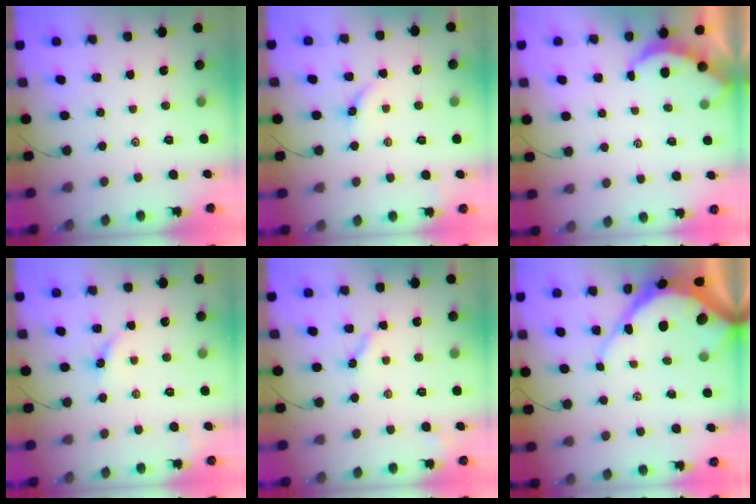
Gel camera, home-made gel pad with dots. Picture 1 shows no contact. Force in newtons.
{"total": 2.7, "press": 2.6, "slide": 0.6}
{"total": 2.1, "press": 2.0, "slide": 0.4}
{"total": 3.4, "press": 3.3, "slide": 0.6}
{"total": 3.5, "press": 3.5, "slide": 0.3}
{"total": 10.2, "press": 10.2, "slide": 1.0}